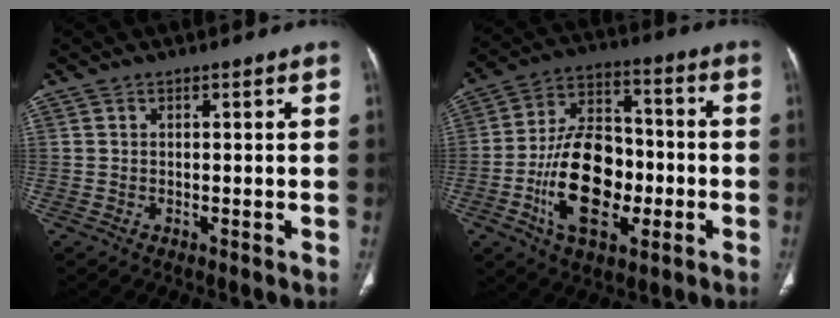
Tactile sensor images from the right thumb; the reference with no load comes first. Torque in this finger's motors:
{"motor_torque": [1.74, 2.51, 1.42, -1.35, 0.21]}